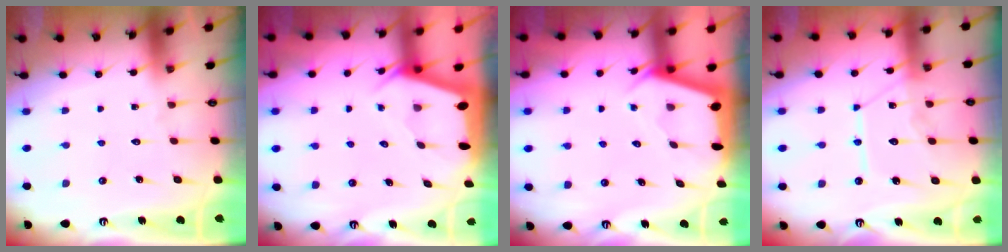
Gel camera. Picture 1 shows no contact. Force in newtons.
{"total": 2.9, "press": 2.9, "slide": 0.2}
{"total": 2.3, "press": 2.3, "slide": 0.3}
{"total": 12.5, "press": 12.4, "slide": 1.1}